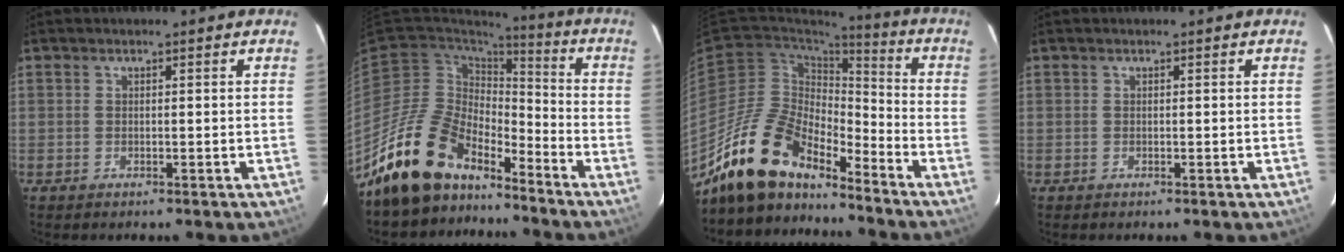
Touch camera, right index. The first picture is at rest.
{"total": 15.8, "force": [-13.0, 6.9, 5.7], "torque": [-0.120, 0.012, -0.231]}
{"total": 17.2, "force": [-14.4, 5.9, 7.3], "torque": [-0.145, 0.002, -0.268]}
{"total": 0.0}